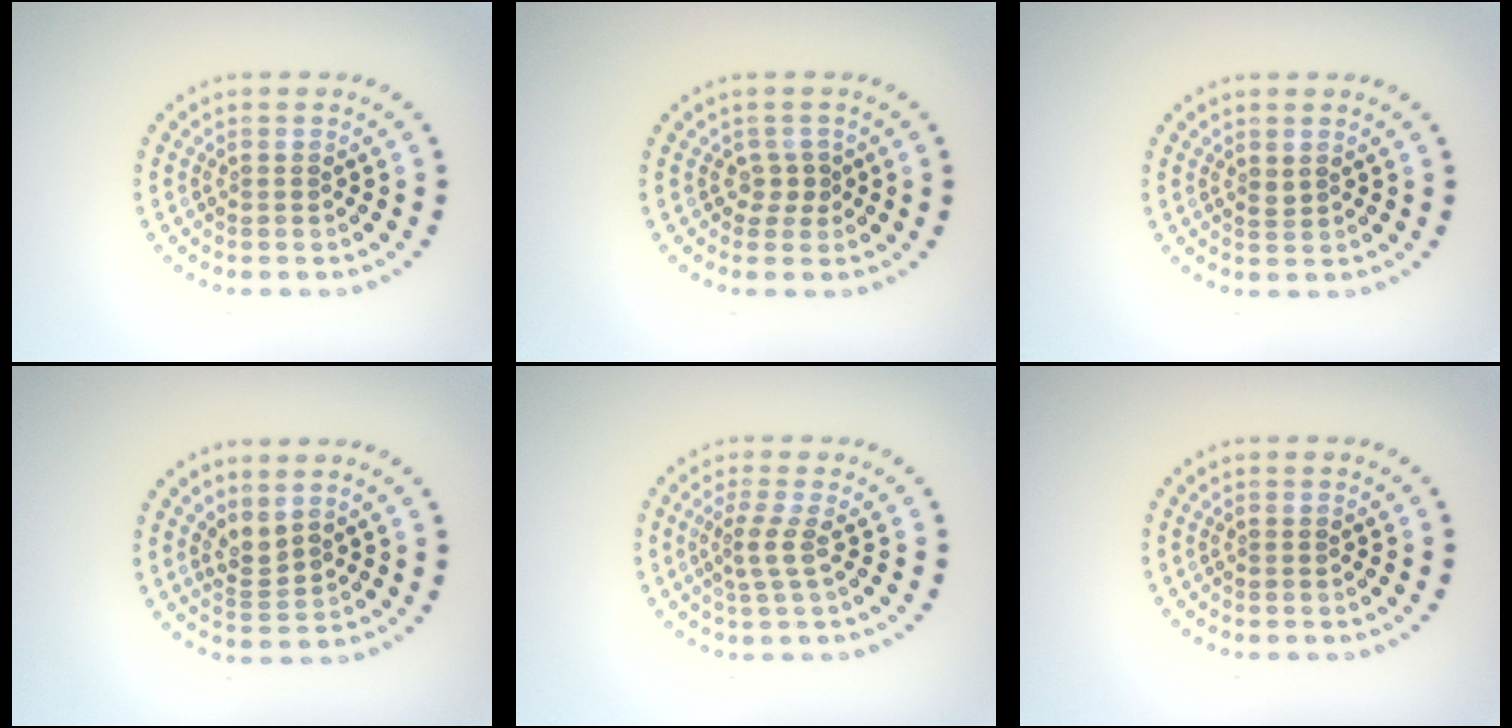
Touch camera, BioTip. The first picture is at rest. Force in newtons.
{"total": 1.3, "press": 1.0, "slide": 0.9}
{"total": 0.6, "press": 0.5, "slide": 0.2}
{"total": 2.2, "press": 1.4, "slide": 1.7}
{"total": 2.0, "press": 1.4, "slide": 1.5}
{"total": 0.0}